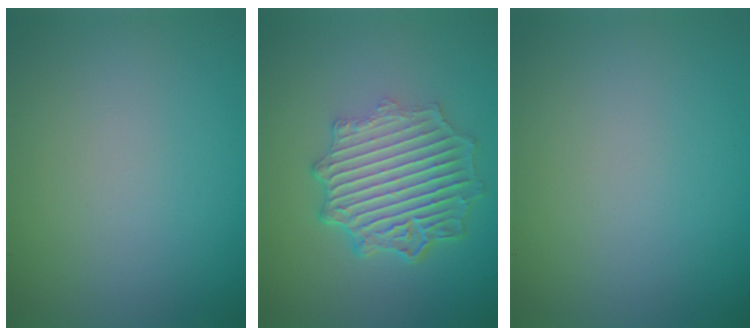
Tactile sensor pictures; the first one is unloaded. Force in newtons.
{"total": 7.2, "press": 5.2, "slide": 4.9}
{"total": 0.0}